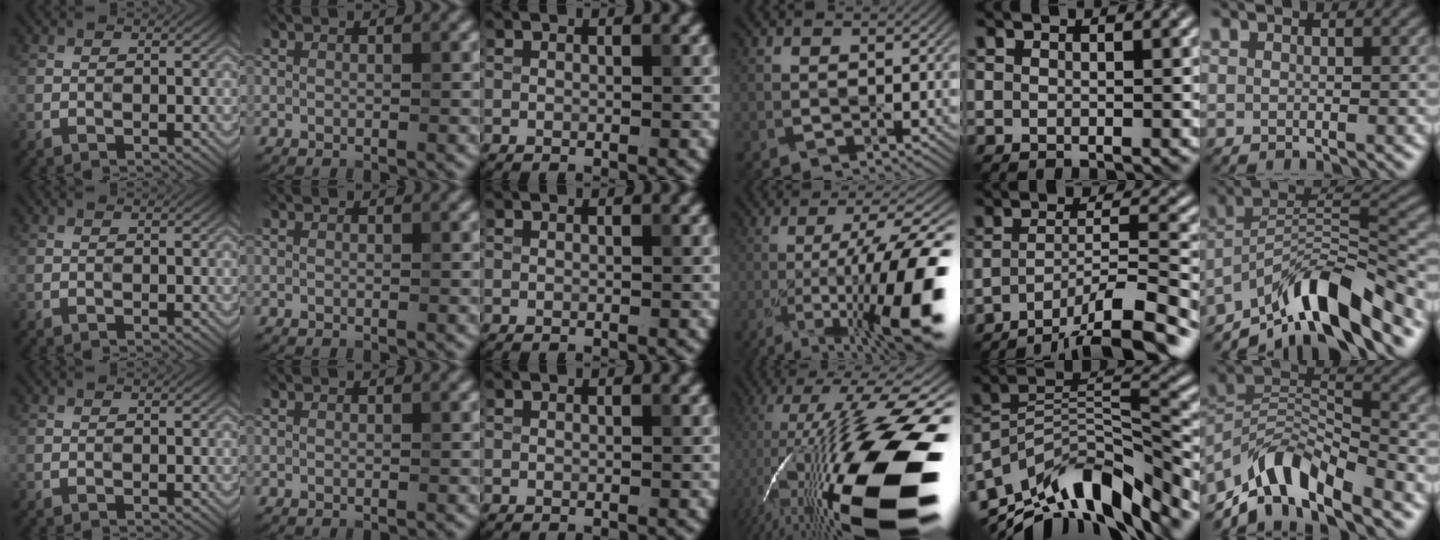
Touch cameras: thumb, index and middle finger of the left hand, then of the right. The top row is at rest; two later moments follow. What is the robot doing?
{"motion": "press", "object": "grip strengthener"}